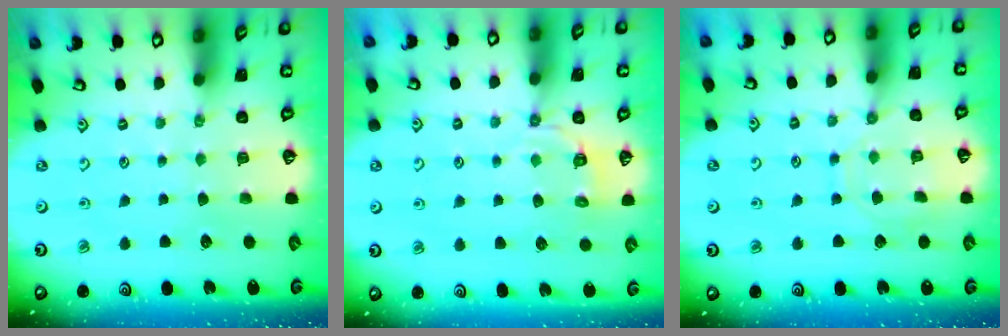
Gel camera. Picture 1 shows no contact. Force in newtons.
{"total": 4.4, "press": 4.0, "slide": 1.9}
{"total": 10.3, "press": 10.3, "slide": 0.8}